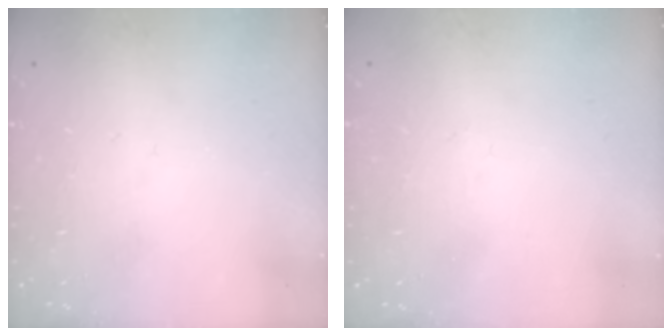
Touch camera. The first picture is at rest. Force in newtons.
{"total": 0.0}